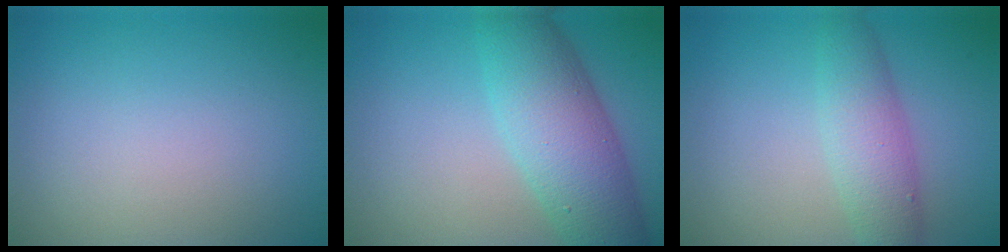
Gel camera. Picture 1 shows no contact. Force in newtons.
{"total": 7.4, "press": 7.4, "slide": 0.2}
{"total": 3.9, "press": 3.9, "slide": 0.0}